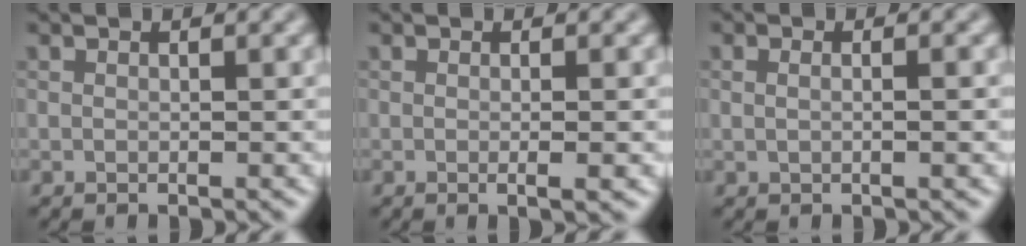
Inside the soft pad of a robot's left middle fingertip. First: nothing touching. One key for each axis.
{"total": 1.6, "fx": -0.5, "fy": 0.2, "fz": 1.5, "tx": -0.024, "ty": 0.003, "tz": -0.003}
{"total": 2.0, "fx": 0.1, "fy": 1.0, "fz": 1.7, "tx": -0.014, "ty": 0.011, "tz": -0.001}